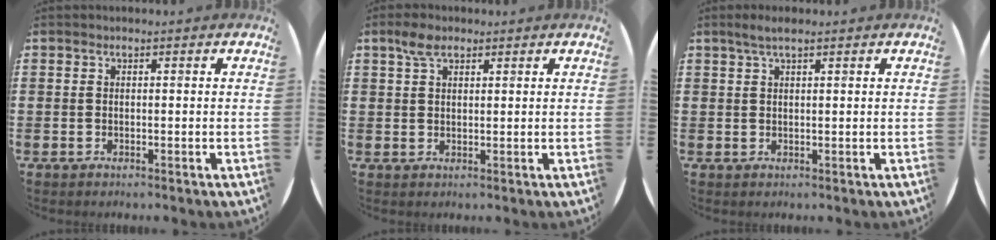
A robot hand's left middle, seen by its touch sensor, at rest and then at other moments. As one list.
[{"total": 3.2, "force": [2.2, 1.6, 1.7], "torque": [-0.030, 0.004, 0.038]}, {"total": 2.0, "force": [1.4, 0.2, 1.4], "torque": [-0.029, 0.004, 0.025]}]